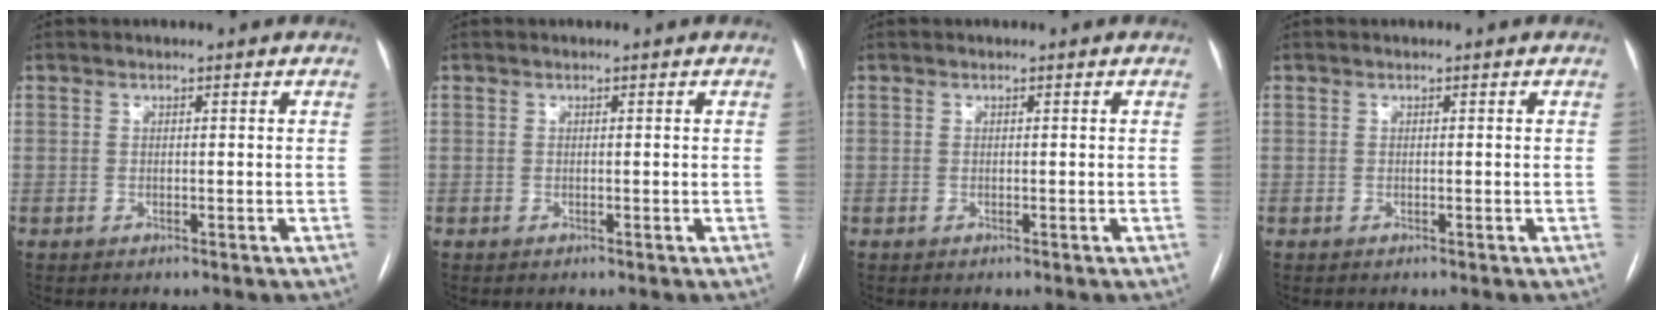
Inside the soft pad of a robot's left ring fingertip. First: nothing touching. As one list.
[{"total": 0.0}, {"total": 0.0}, {"total": 0.0}]